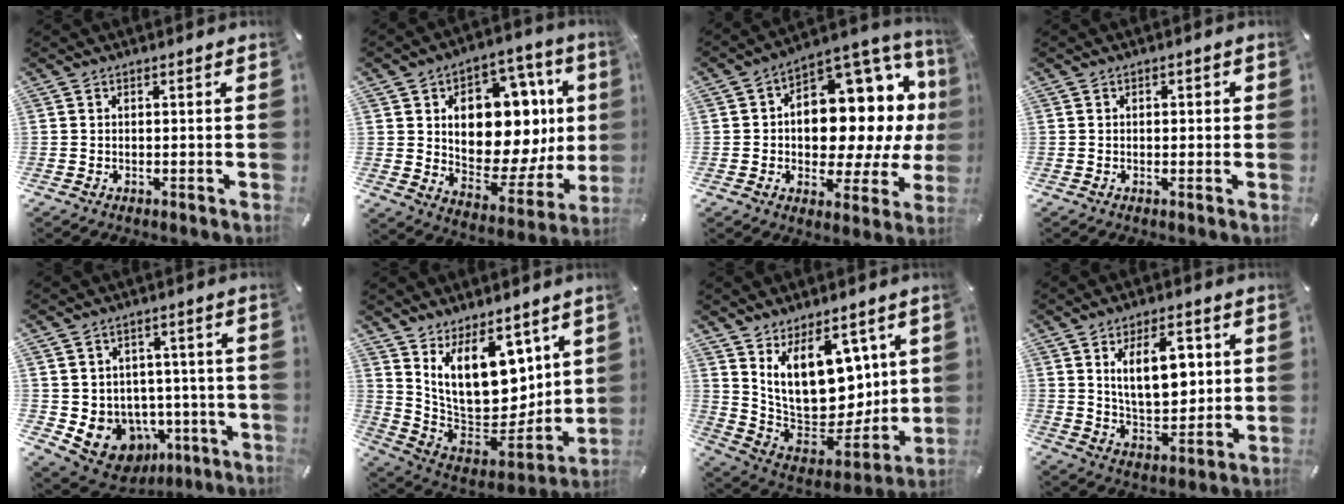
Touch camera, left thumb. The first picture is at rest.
{"total": 20.7, "force": [5.3, 13.2, 15.1], "torque": [-0.200, -0.049, 0.090]}
{"total": 15.1, "force": [2.6, 10.7, 10.3], "torque": [-0.113, -0.053, 0.043]}
{"total": 1.1, "force": [-0.2, 0.9, 0.7], "torque": [-0.004, 0.001, -0.007]}
{"total": 8.8, "force": [-2.6, 8.0, 2.6], "torque": [-0.045, -0.006, -0.034]}
{"total": 19.4, "force": [8.2, 12.0, 12.8], "torque": [-0.225, -0.079, 0.156]}
{"total": 19.9, "force": [7.4, 12.1, 13.9], "torque": [-0.257, -0.066, 0.143]}
{"total": 12.9, "force": [4.0, 7.3, 9.9], "torque": [-0.158, 0.000, 0.066]}